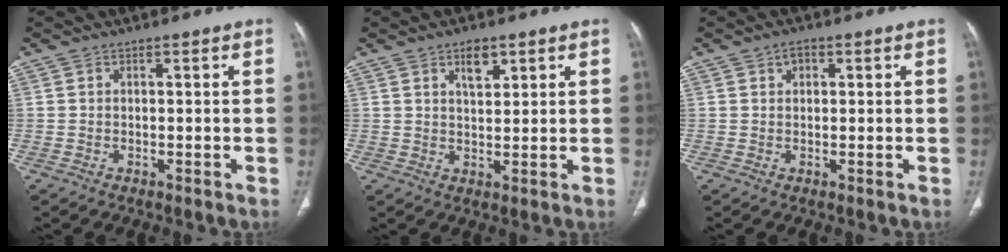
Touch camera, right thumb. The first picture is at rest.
{"total": 4.3, "force": [2.4, 2.0, 2.9], "torque": [-0.037, -0.015, 0.042]}
{"total": 1.9, "force": [0.8, 1.3, 1.1], "torque": [-0.011, 0.003, 0.011]}